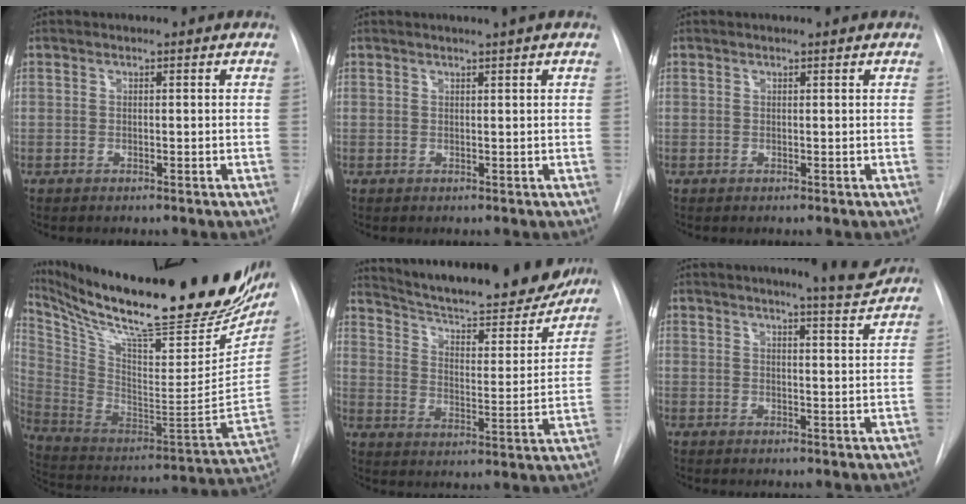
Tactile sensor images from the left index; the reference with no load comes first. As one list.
[{"total": 1.8, "force": [1.3, -0.7, 1.0], "torque": [-0.010, -0.002, 0.022]}, {"total": 0.8, "force": [0.7, -0.3, 0.3], "torque": [-0.006, 0.002, 0.014]}, {"total": 37.4, "force": [28.9, 7.3, 22.6], "torque": [-0.385, -0.065, 0.423]}, {"total": 25.0, "force": [22.1, 4.4, 10.8], "torque": [-0.172, -0.035, 0.302]}, {"total": 5.6, "force": [5.1, -0.7, 2.1], "torque": [-0.036, -0.022, 0.061]}]